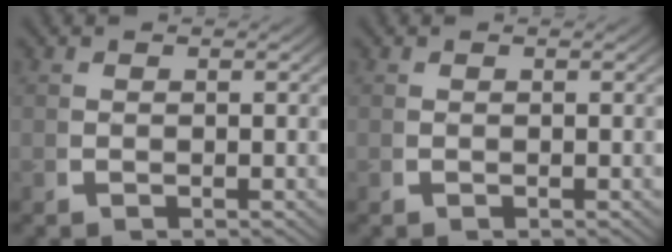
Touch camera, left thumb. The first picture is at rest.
{"total": 0.0}